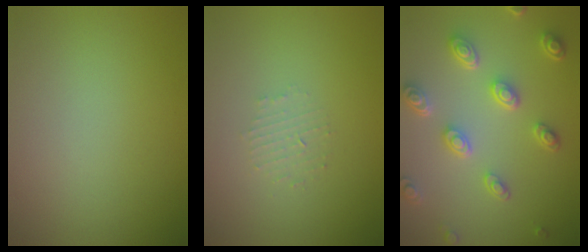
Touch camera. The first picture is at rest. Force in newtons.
{"total": 1.2, "press": 1.1, "slide": 0.2}
{"total": 4.7, "press": 3.7, "slide": 2.9}